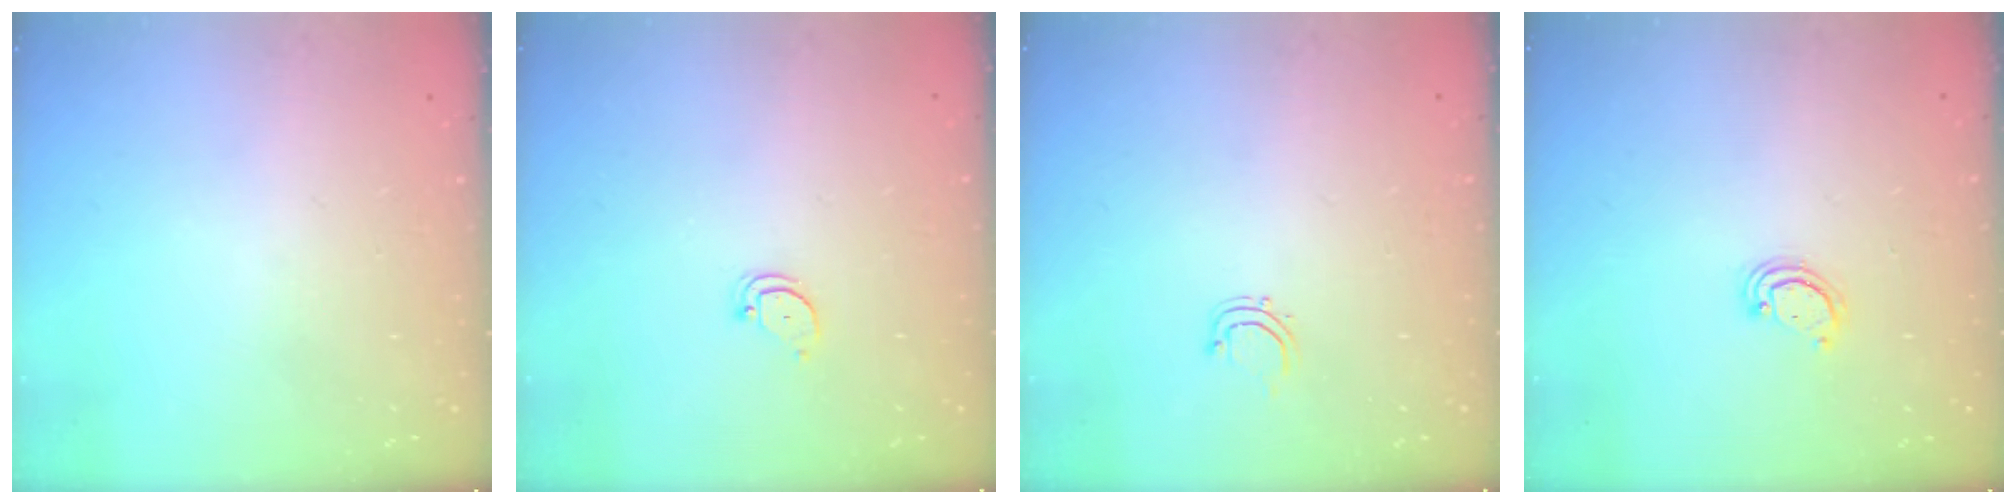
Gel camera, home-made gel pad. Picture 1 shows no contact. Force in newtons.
{"total": 2.6, "press": 2.6, "slide": 0.0}
{"total": 2.8, "press": 2.8, "slide": 0.5}
{"total": 2.3, "press": 2.3, "slide": 0.3}